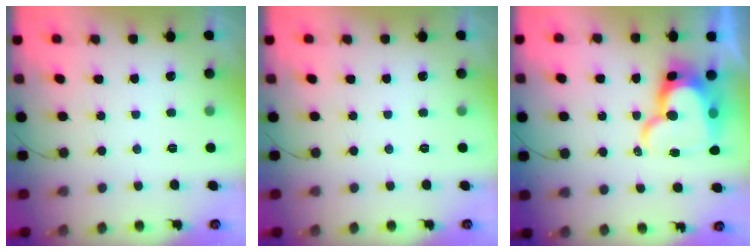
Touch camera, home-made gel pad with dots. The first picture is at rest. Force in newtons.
{"total": 0.0}
{"total": 17.9, "press": 17.8, "slide": 1.8}